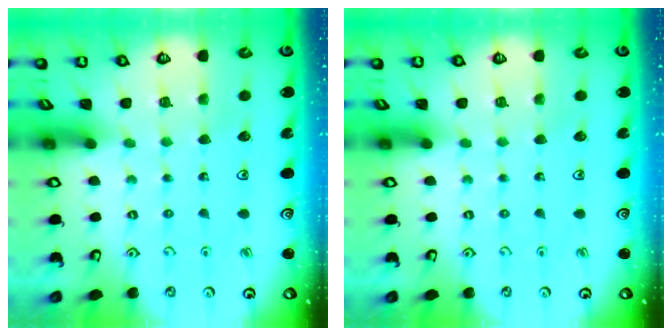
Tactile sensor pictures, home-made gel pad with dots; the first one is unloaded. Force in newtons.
{"total": 0.0}